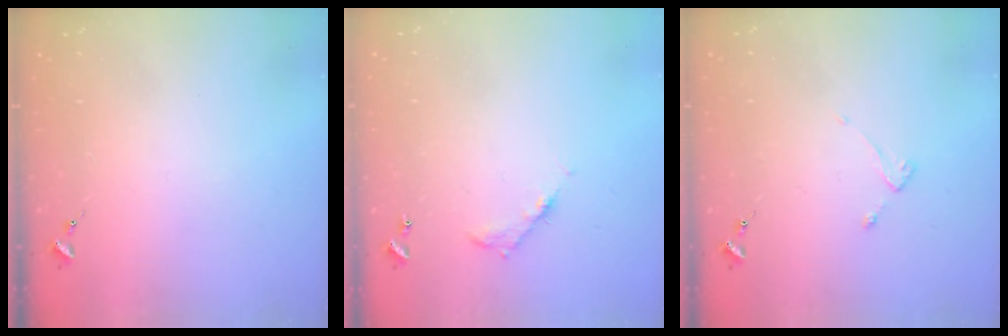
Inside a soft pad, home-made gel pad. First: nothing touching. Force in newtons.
{"total": 5.3, "press": 5.3, "slide": 0.4}
{"total": 2.2, "press": 2.1, "slide": 0.4}